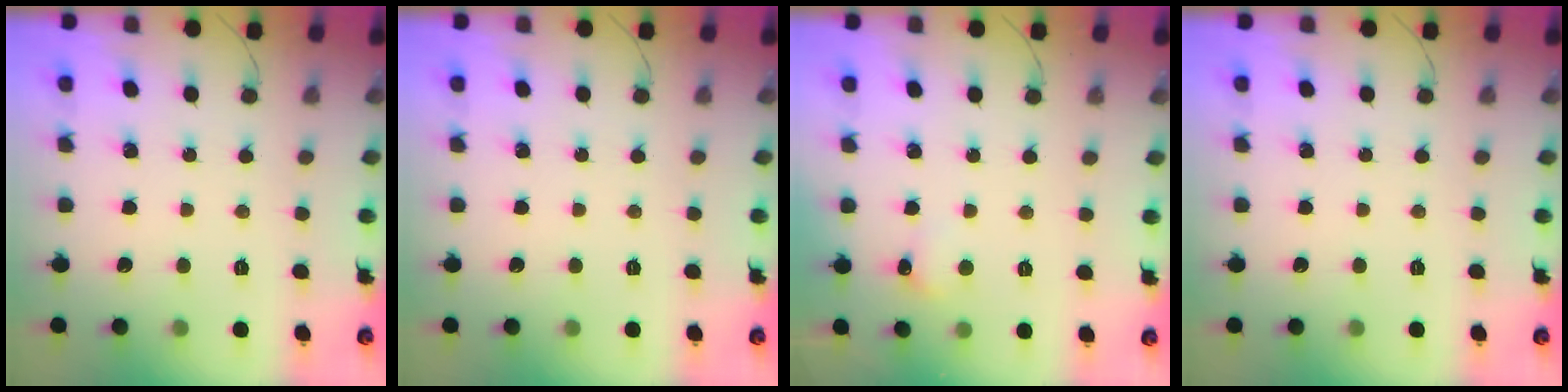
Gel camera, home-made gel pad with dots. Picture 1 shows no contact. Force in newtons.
{"total": 0.0}
{"total": 5.2, "press": 5.0, "slide": 1.4}
{"total": 0.0}